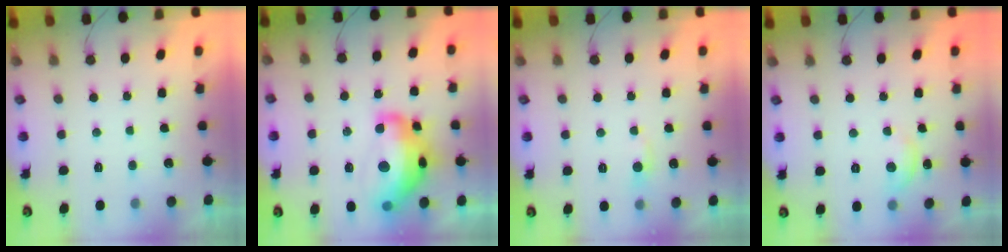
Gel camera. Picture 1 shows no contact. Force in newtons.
{"total": 19.1, "press": 19.0, "slide": 1.4}
{"total": 4.4, "press": 4.3, "slide": 0.5}
{"total": 5.9, "press": 5.8, "slide": 0.6}